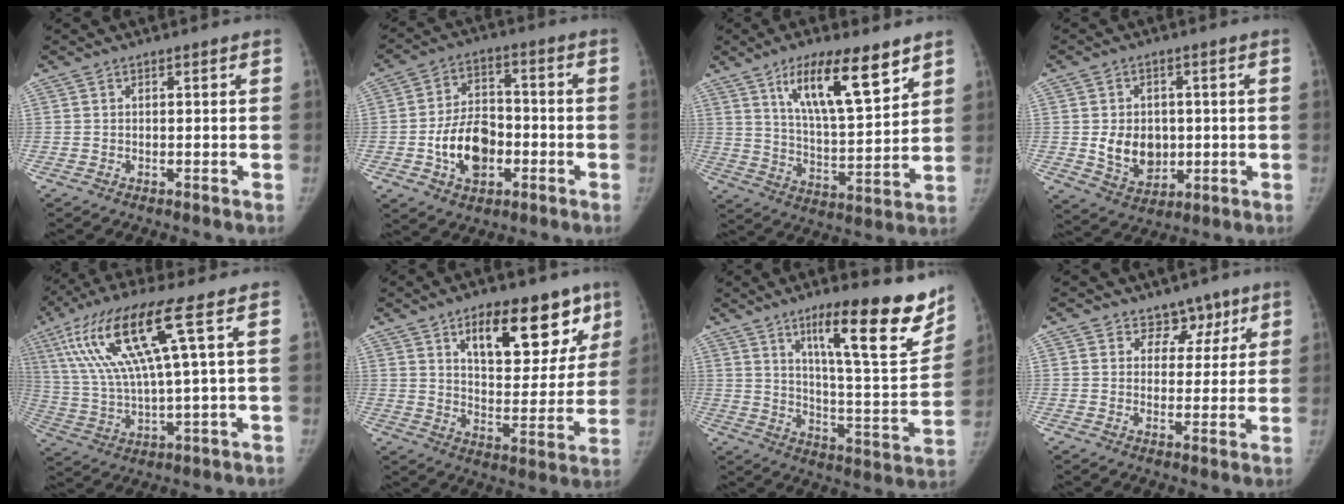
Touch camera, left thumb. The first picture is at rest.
{"total": 12.2, "force": [-3.3, 8.3, 8.2], "torque": [-0.109, 0.023, -0.055]}
{"total": 15.9, "force": [9.3, 4.6, 12.0], "torque": [-0.177, -0.049, 0.165]}
{"total": 9.0, "force": [-0.2, 7.1, 5.5], "torque": [-0.058, -0.007, 0.014]}
{"total": 16.9, "force": [6.5, 1.7, 15.5], "torque": [-0.338, -0.005, 0.124]}
{"total": 18.1, "force": [10.1, 8.8, 12.2], "torque": [-0.110, -0.048, 0.152]}
{"total": 22.0, "force": [13.9, 4.3, 16.5], "torque": [-0.202, -0.073, 0.216]}
{"total": 5.3, "force": [3.5, 3.9, 0.9], "torque": [0.027, -0.017, 0.050]}